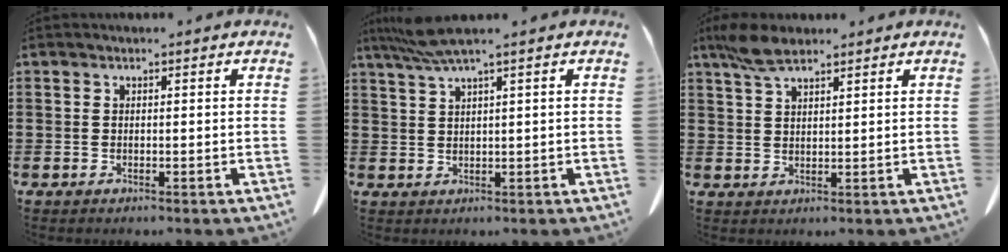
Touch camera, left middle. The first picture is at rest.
{"total": 4.3, "force": [3.0, -0.2, 3.0], "torque": [-0.074, -0.001, 0.055]}
{"total": 5.3, "force": [3.8, 1.6, 3.3], "torque": [-0.073, 0.001, 0.071]}